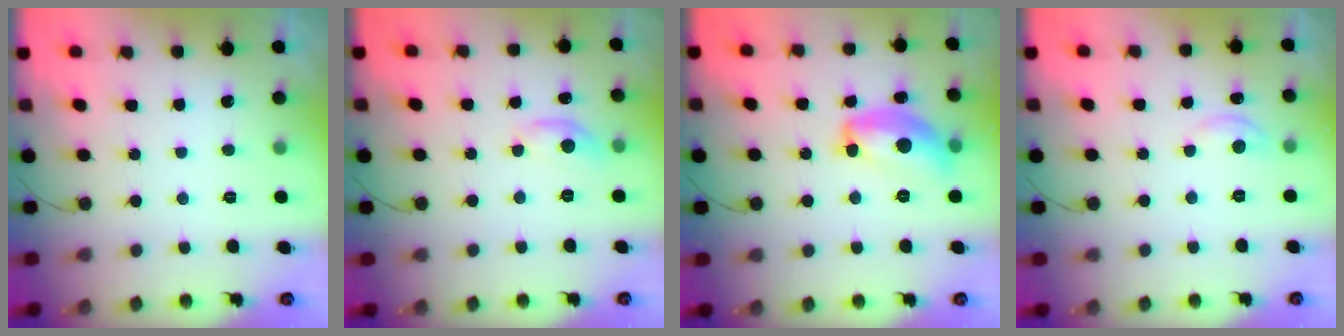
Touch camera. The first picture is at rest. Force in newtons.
{"total": 5.5, "press": 5.5, "slide": 0.4}
{"total": 14.9, "press": 14.9, "slide": 0.7}
{"total": 2.8, "press": 2.8, "slide": 0.3}